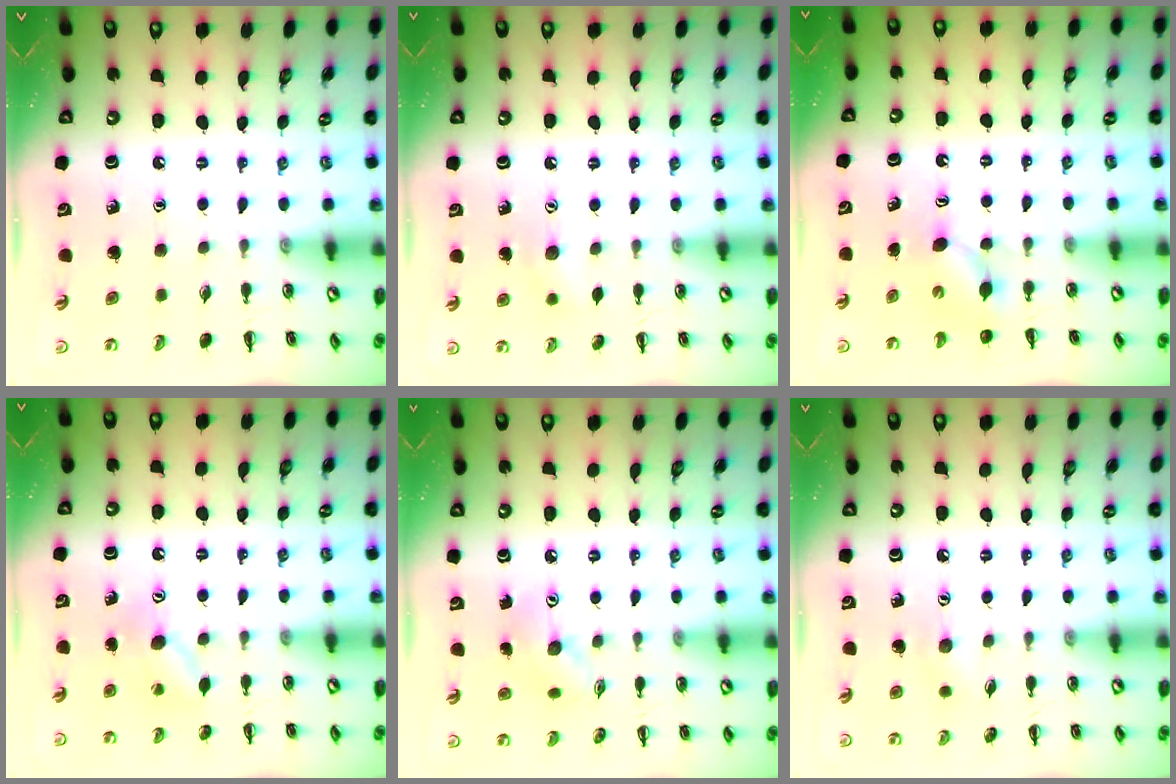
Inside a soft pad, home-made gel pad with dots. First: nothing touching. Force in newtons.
{"total": 7.7, "press": 7.5, "slide": 1.6}
{"total": 3.6, "press": 3.5, "slide": 0.5}
{"total": 8.5, "press": 8.4, "slide": 1.5}
{"total": 6.4, "press": 6.4, "slide": 0.3}
{"total": 5.4, "press": 5.2, "slide": 1.3}